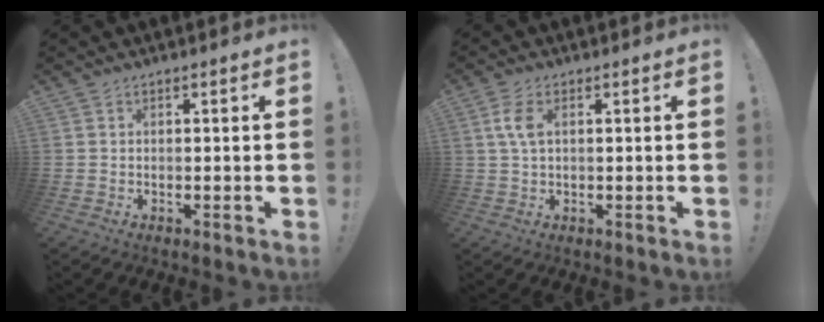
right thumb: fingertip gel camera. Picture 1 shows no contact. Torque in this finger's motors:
{"motor_torque": [0.08, 0.54, 0.39, 0.15, 0.17]}